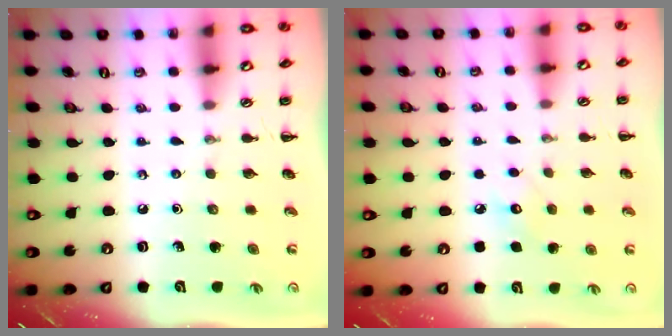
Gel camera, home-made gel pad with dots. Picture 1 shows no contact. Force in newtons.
{"total": 6.7, "press": 6.4, "slide": 1.7}